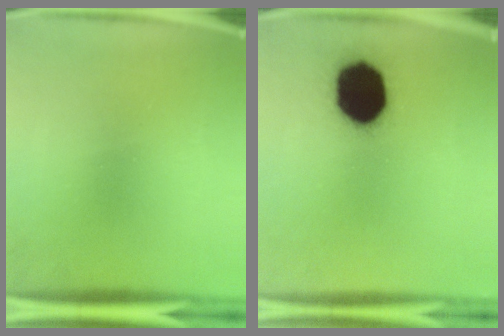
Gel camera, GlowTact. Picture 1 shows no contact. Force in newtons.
{"total": 19.3}